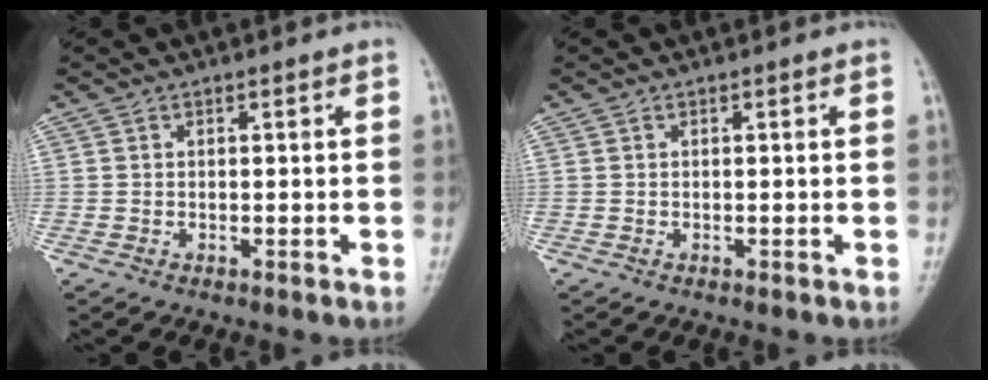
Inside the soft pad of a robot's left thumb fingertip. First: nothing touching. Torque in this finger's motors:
{"motor_torque": [0.01, 0.01, 0.00, 0.00, 0.02]}